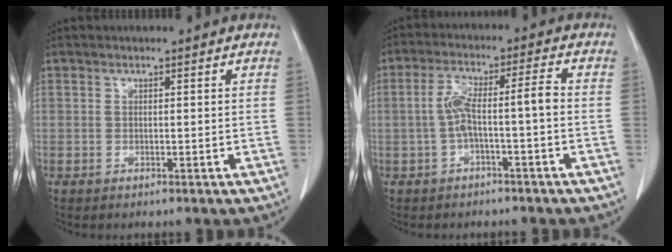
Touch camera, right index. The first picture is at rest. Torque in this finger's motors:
{"motor_torque": [0.61, -0.28, 0.34, 0.12]}